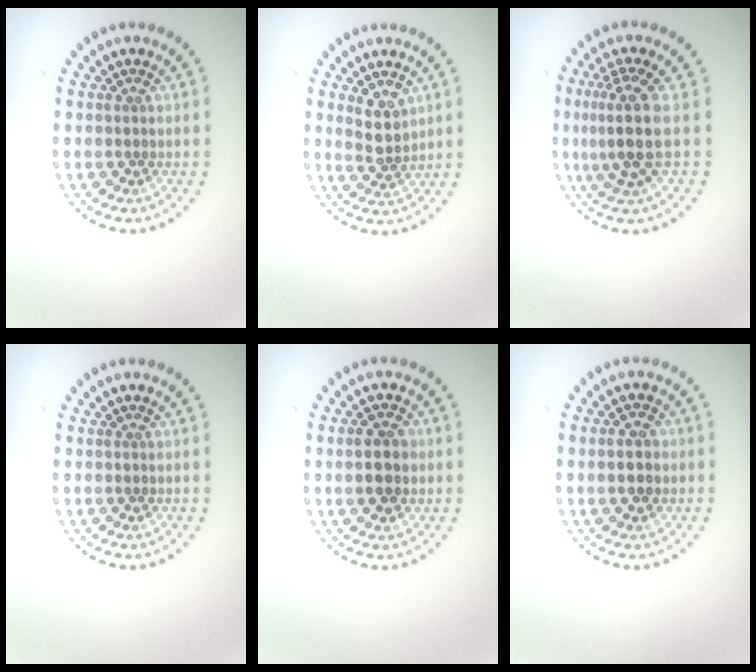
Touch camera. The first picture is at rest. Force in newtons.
{"total": 2.4, "press": 2.2, "slide": 1.0}
{"total": 4.0, "press": 3.0, "slide": 2.6}
{"total": 0.0}
{"total": 2.8, "press": 2.8, "slide": 0.1}
{"total": 2.2, "press": 2.1, "slide": 0.1}